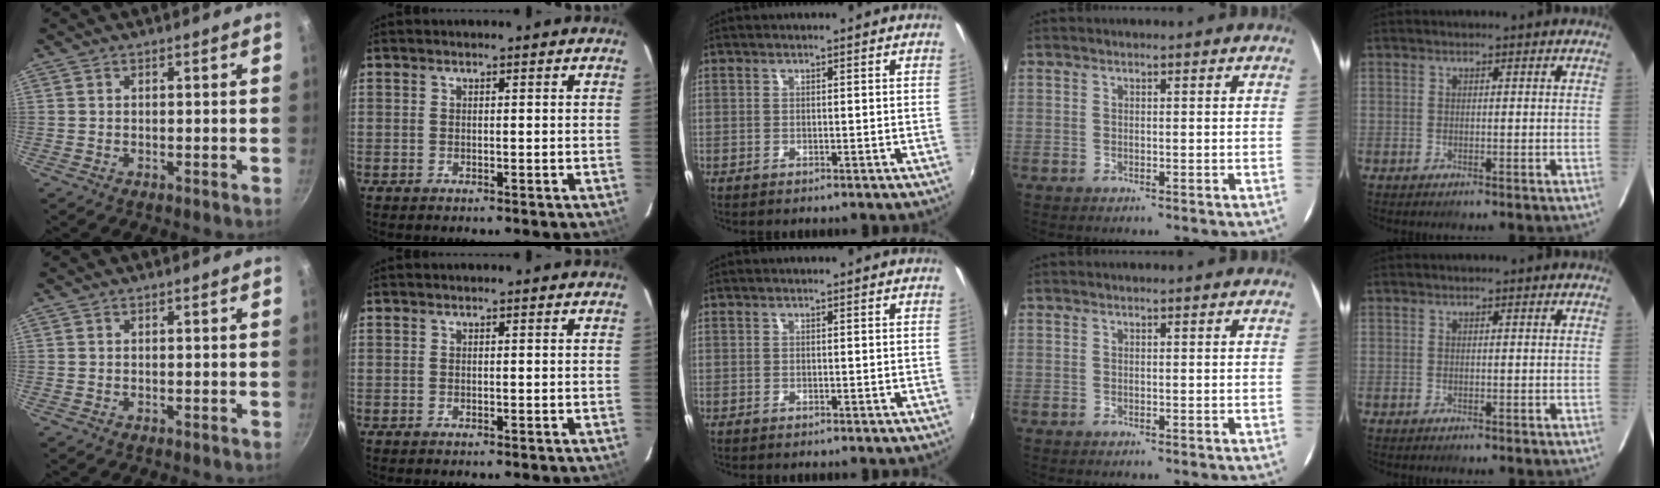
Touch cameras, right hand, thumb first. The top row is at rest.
{}